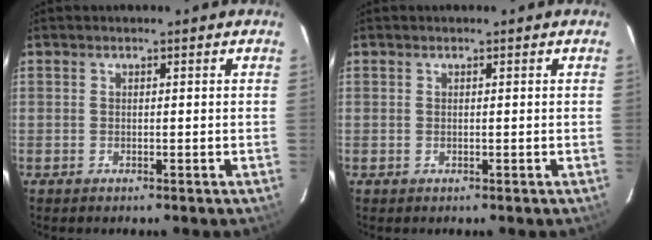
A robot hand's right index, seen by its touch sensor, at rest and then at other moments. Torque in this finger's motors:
{"motor_torque": [-0.08, 0.05, 0.00, 0.01]}